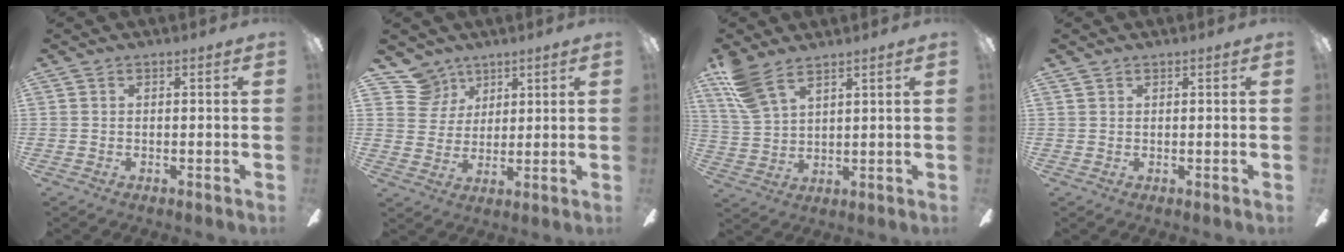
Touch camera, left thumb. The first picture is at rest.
{"total": 9.4, "force": [6.5, 6.6, 1.0], "torque": [-0.029, -0.036, 0.128]}
{"total": 9.4, "force": [7.2, 3.2, 5.1], "torque": [-0.125, -0.027, 0.139]}
{"total": 0.7, "force": [0.5, 0.4, 0.1], "torque": [-0.002, 0.002, 0.010]}